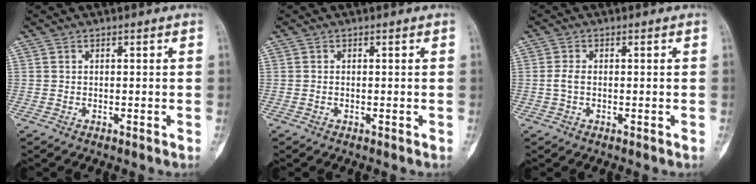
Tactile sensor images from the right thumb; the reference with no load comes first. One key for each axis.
{"total": 0.0}
{"total": 1.8, "fx": -0.2, "fy": 1.2, "fz": 1.4, "tx": -0.029, "ty": 0.003, "tz": -0.006}